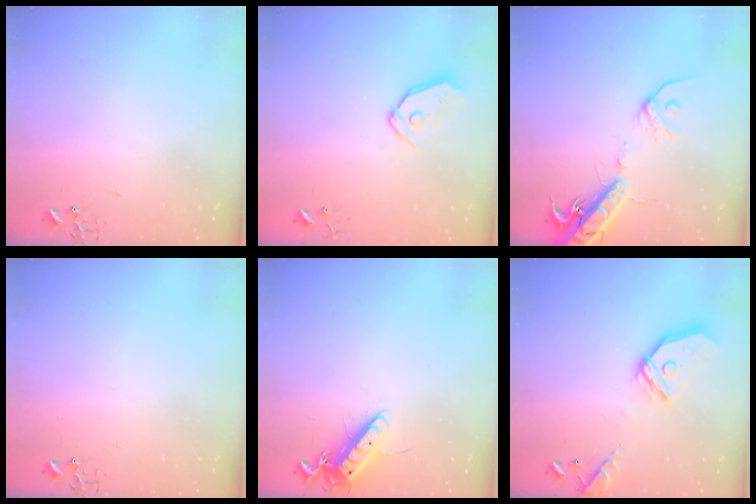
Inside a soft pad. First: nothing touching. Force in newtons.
{"total": 8.3, "press": 8.2, "slide": 0.7}
{"total": 17.2, "press": 16.9, "slide": 3.1}
{"total": 0.0}
{"total": 12.5, "press": 12.5, "slide": 1.1}
{"total": 16.2, "press": 16.1, "slide": 2.1}